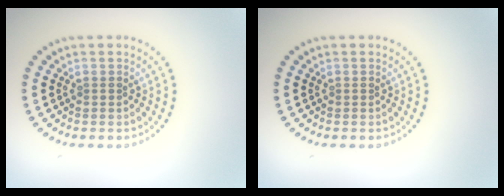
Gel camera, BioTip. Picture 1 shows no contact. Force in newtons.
{"total": 0.0}